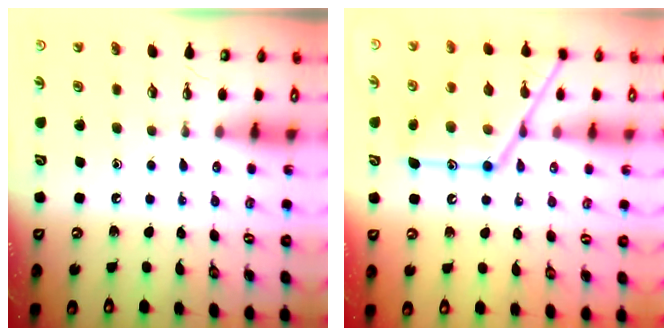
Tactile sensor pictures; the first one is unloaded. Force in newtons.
{"total": 18.8, "press": 18.7, "slide": 1.5}